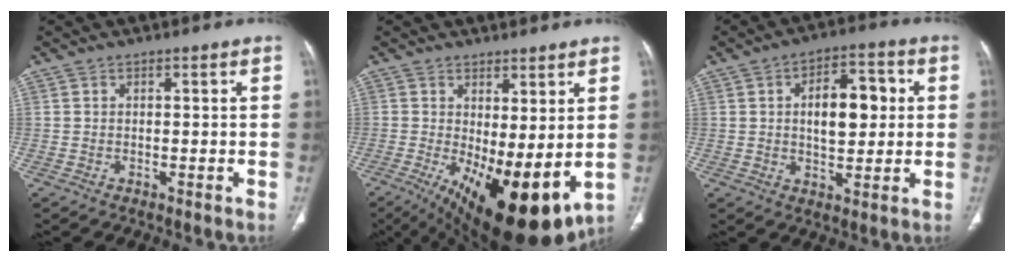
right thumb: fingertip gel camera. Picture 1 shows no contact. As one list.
[{"total": 16.0, "force": [-1.8, 6.2, 14.6], "torque": [-0.240, -0.029, -0.004]}, {"total": 11.1, "force": [1.7, 6.0, 9.2], "torque": [-0.112, 0.011, 0.026]}]